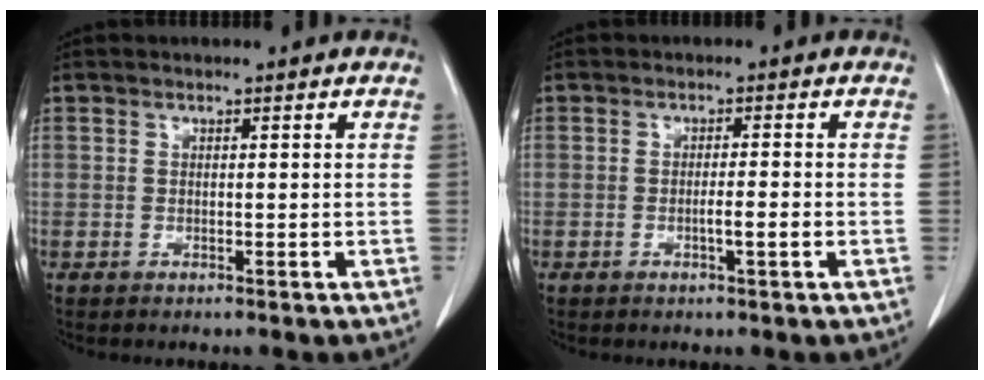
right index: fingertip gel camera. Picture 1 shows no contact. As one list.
[{"total": 3.9, "force": [-1.2, 0.4, 3.6], "torque": [-0.061, -0.001, -0.017]}]